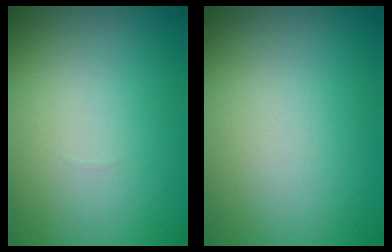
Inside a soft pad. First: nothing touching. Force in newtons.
{"total": 0.0}